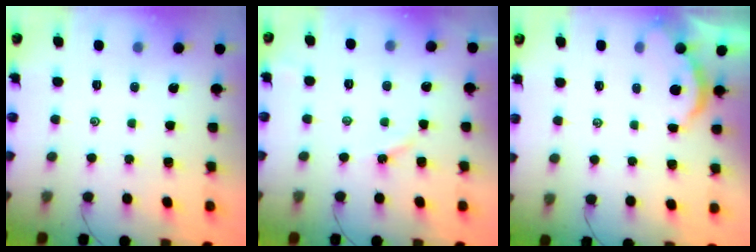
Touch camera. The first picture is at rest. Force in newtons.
{"total": 3.0, "press": 3.0, "slide": 0.3}
{"total": 2.0, "press": 2.0, "slide": 0.2}